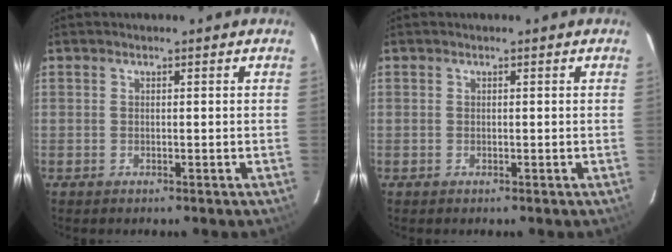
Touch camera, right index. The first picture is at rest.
{"total": 0.0}